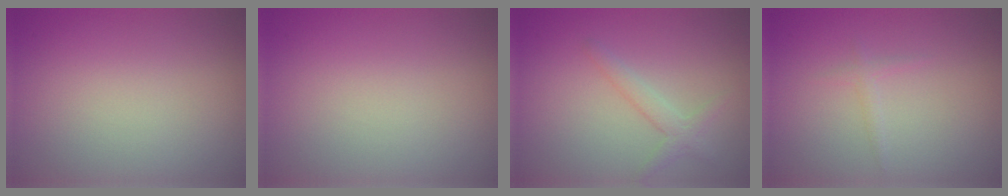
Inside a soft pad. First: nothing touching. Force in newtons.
{"total": 0.0}
{"total": 1.7, "press": 1.7, "slide": 0.2}
{"total": 0.8, "press": 0.8, "slide": 0.0}